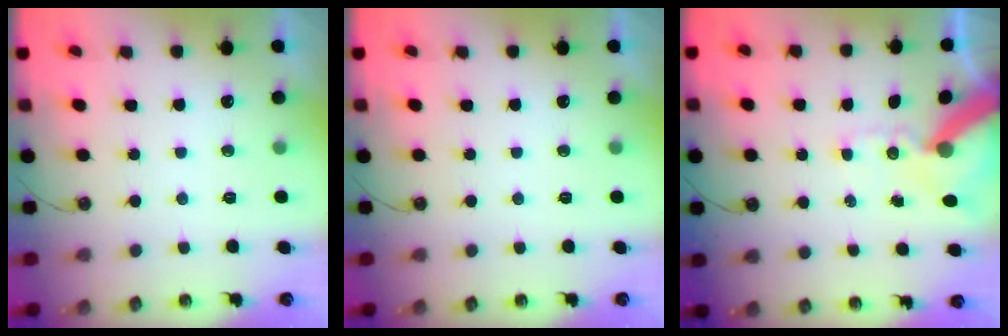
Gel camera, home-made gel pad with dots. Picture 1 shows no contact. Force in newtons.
{"total": 0.0}
{"total": 12.6, "press": 12.5, "slide": 1.8}